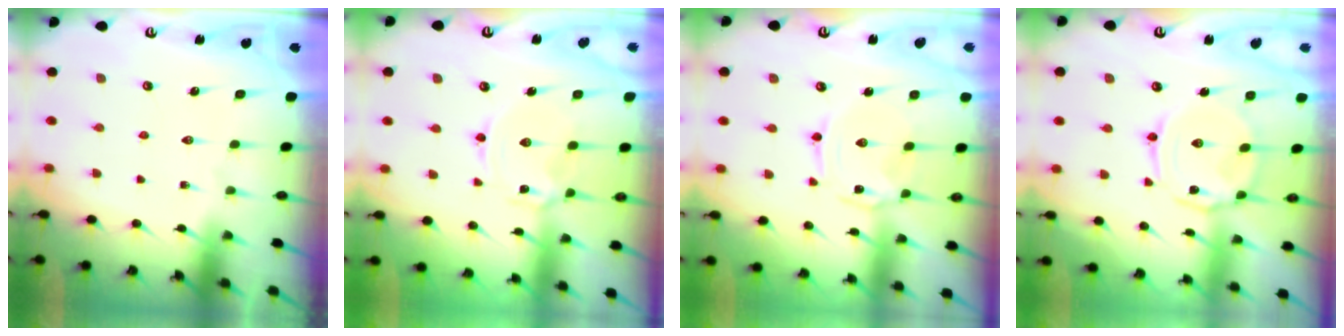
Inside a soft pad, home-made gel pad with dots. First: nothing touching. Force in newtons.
{"total": 2.5, "press": 2.4, "slide": 0.4}
{"total": 1.5, "press": 1.5, "slide": 0.4}
{"total": 8.0, "press": 8.0, "slide": 0.5}